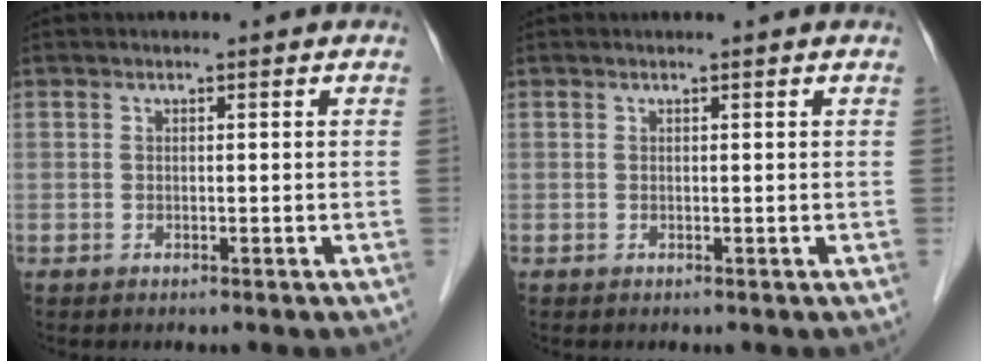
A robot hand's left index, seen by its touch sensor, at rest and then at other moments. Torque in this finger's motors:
{"motor_torque": [-0.13, 0.01, 0.04, 0.01]}